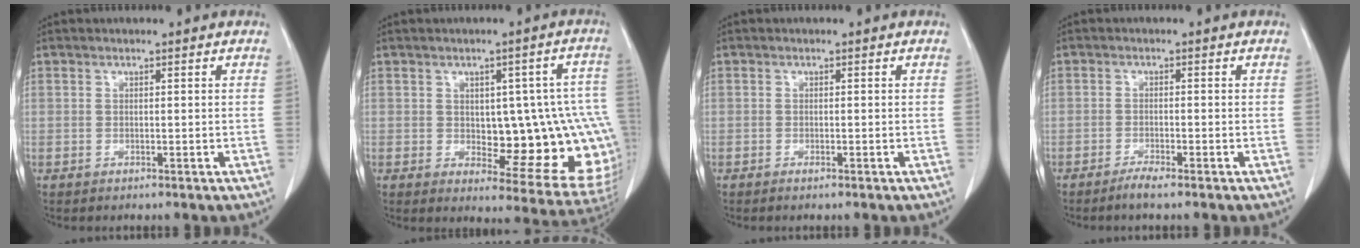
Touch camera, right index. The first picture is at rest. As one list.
[{"total": 16.0, "force": [-1.0, 5.6, 14.9], "torque": [-0.126, 0.023, 0.006]}, {"total": 0.6, "force": [-0.5, 0.0, 0.4], "torque": [-0.008, -0.001, -0.006]}, {"total": 2.0, "force": [-1.7, -0.2, 1.1], "torque": [-0.025, -0.003, -0.032]}]